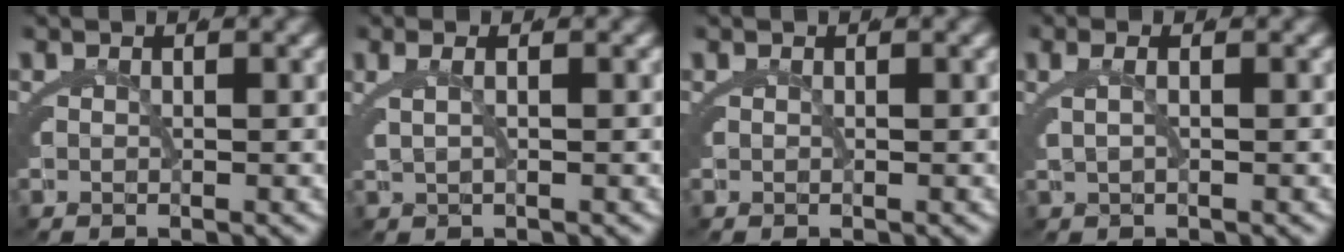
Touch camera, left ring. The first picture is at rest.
{"total": 1.7, "force": [0.5, 0.1, 1.6], "torque": [-0.033, 0.008, 0.012]}
{"total": 0.0}
{"total": 1.5, "force": [0.3, 0.3, 1.5], "torque": [-0.030, 0.008, 0.006]}